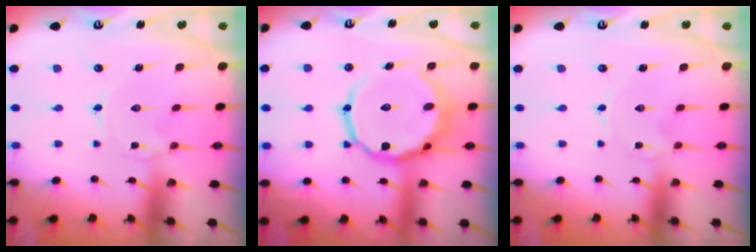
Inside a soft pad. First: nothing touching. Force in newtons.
{"total": 16.6, "press": 16.5, "slide": 1.9}
{"total": 0.0}